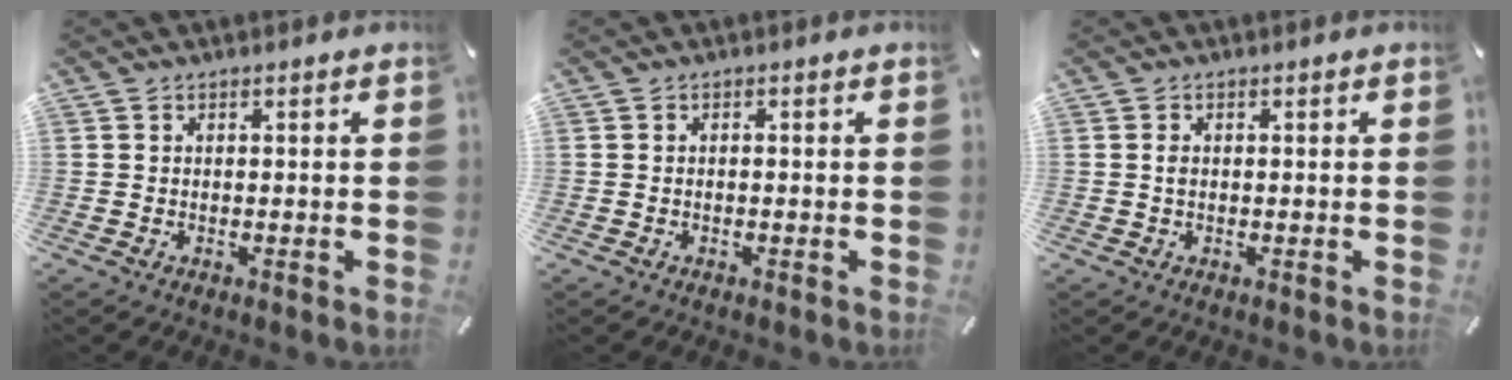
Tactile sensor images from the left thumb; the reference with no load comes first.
{"total": 0.6, "force": [-0.2, 0.1, 0.5], "torque": [-0.009, -0.002, -0.004]}
{"total": 1.0, "force": [0.1, 0.6, 0.8], "torque": [-0.017, 0.002, 0.000]}